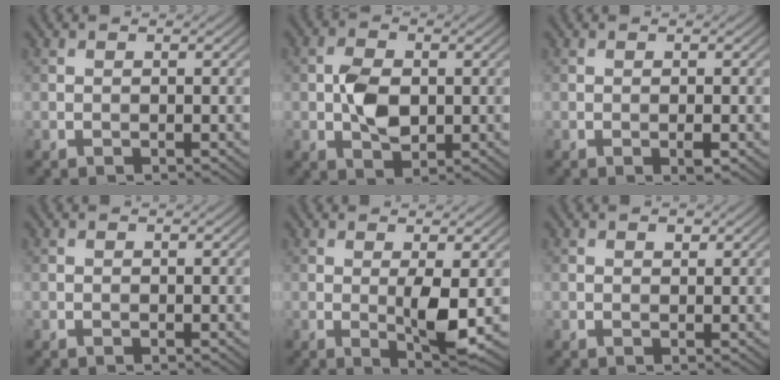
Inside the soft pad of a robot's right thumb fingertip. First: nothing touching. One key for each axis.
{"total": 4.9, "fx": -0.3, "fy": 3.1, "fz": 3.8, "tx": -0.078, "ty": 0.000, "tz": -0.005}
{"total": 1.1, "fx": -0.4, "fy": 0.2, "fz": 1.0, "tx": -0.019, "ty": -0.002, "tz": -0.008}
{"total": 0.0}
{"total": 4.2, "fx": 0.1, "fy": 0.8, "fz": 4.2, "tx": -0.083, "ty": -0.008, "tz": 0.006}
{"total": 0.8, "fx": 0.5, "fy": 0.4, "fz": 0.4, "tx": -0.007, "ty": -0.001, "tz": 0.008}